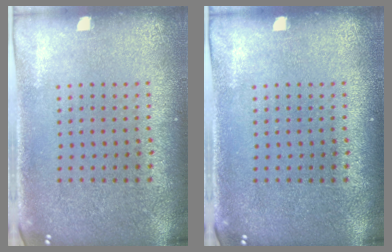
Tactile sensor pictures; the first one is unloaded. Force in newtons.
{"total": 0.0}